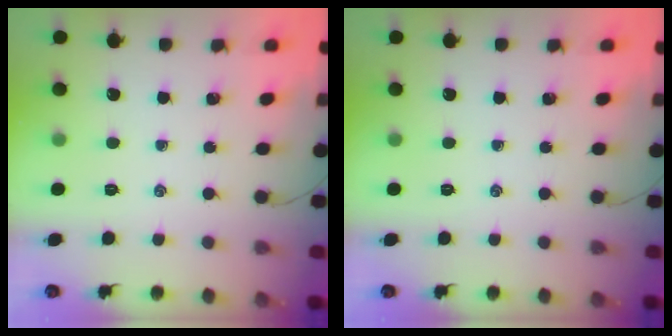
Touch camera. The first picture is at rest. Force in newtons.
{"total": 0.0}